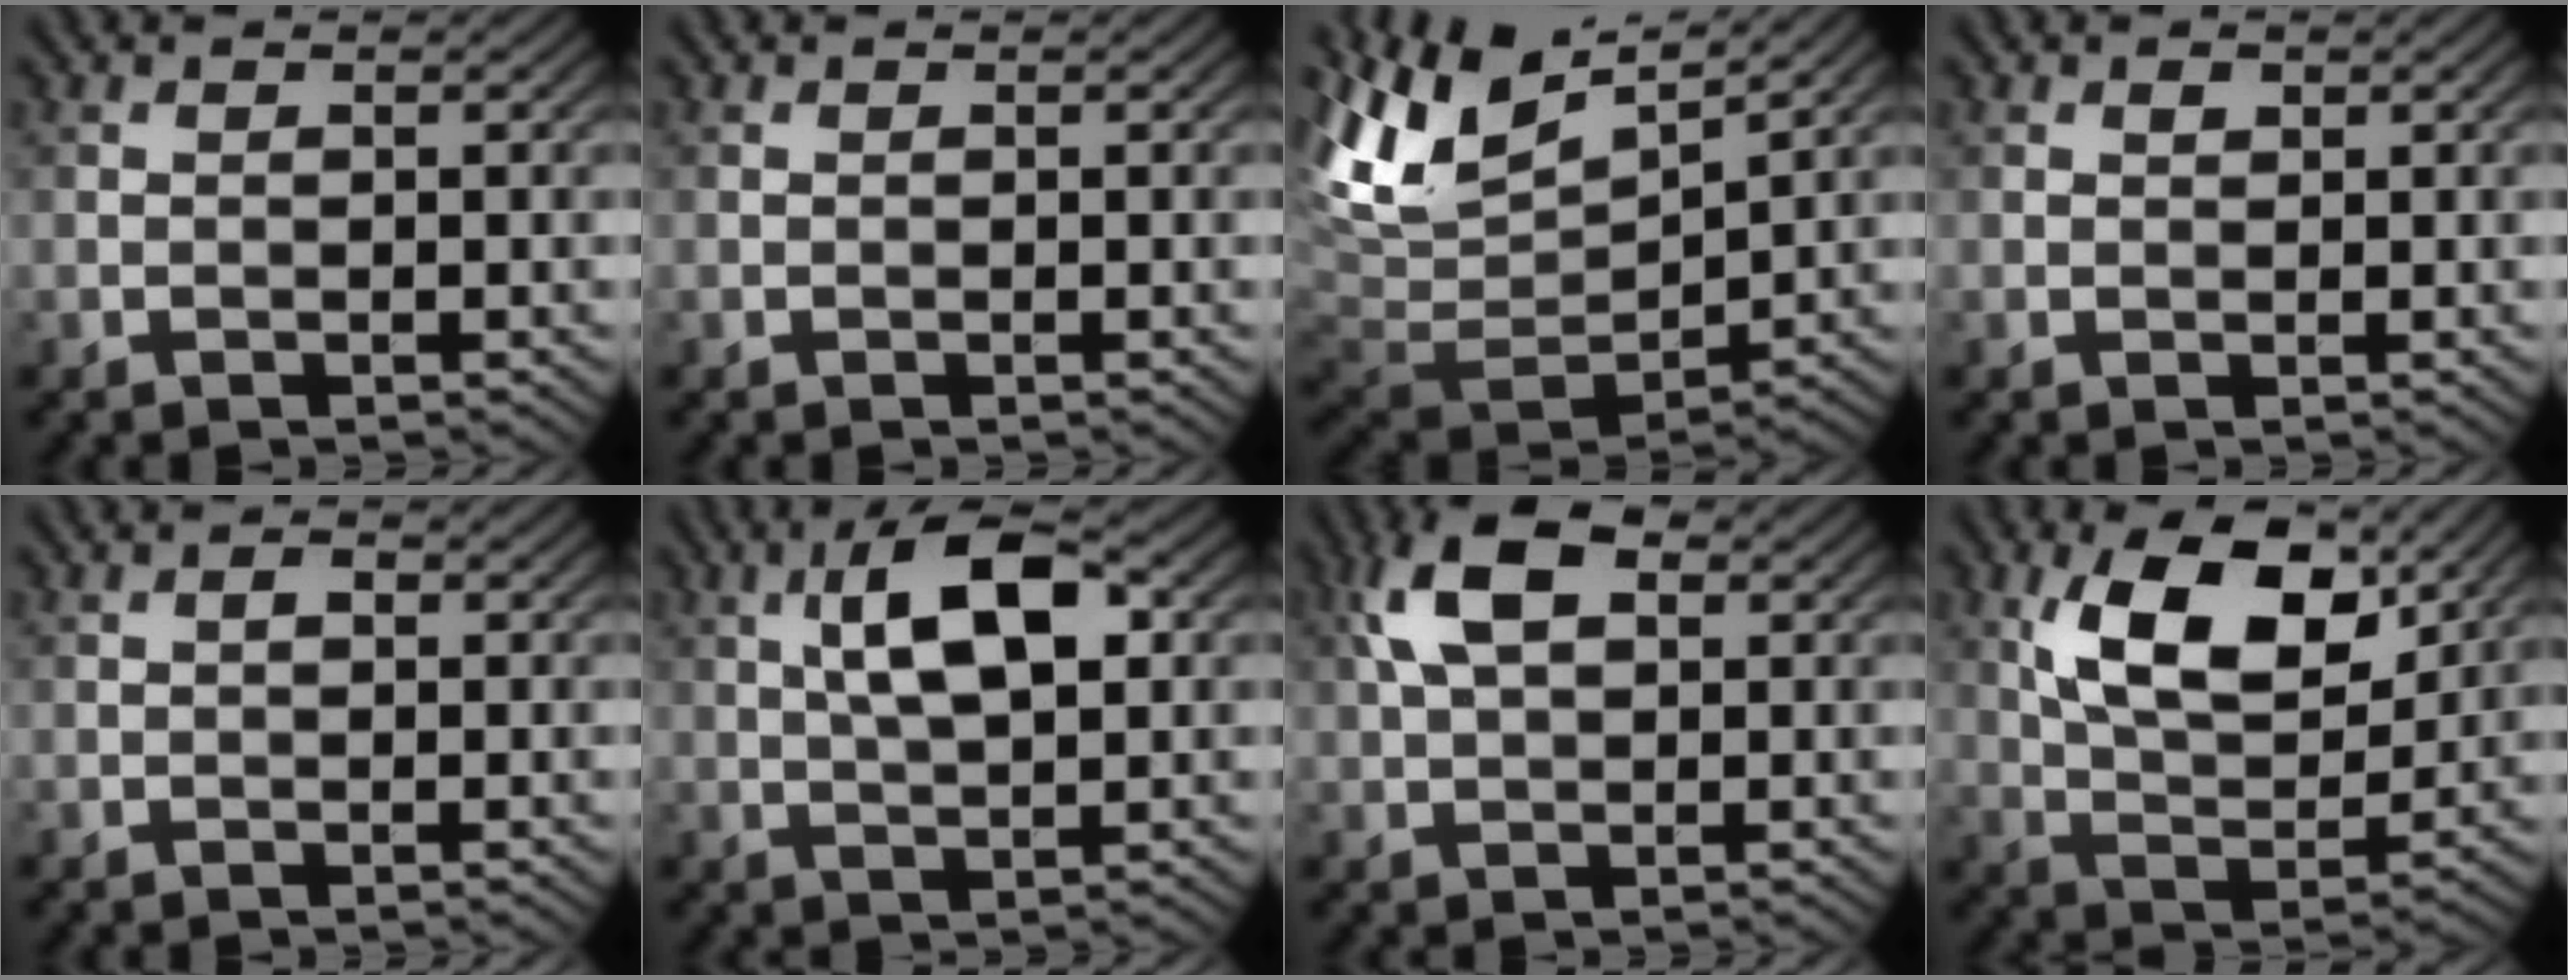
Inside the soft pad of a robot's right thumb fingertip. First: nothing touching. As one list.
[{"total": 0.0}, {"total": 12.0, "force": [5.9, 5.8, 8.7], "torque": [-0.213, 0.014, 0.117]}, {"total": 0.7, "force": [0.4, 0.4, 0.4], "torque": [-0.005, -0.003, 0.007]}, {"total": 0.8, "force": [0.0, 0.5, 0.6], "torque": [-0.010, 0.002, -0.002]}, {"total": 8.2, "force": [2.0, 3.2, 7.3], "torque": [-0.134, 0.014, 0.030]}, {"total": 7.2, "force": [2.2, 3.9, 5.7], "torque": [-0.124, 0.018, 0.036]}, {"total": 12.5, "force": [5.5, 6.1, 9.4], "torque": [-0.173, 0.001, 0.102]}]